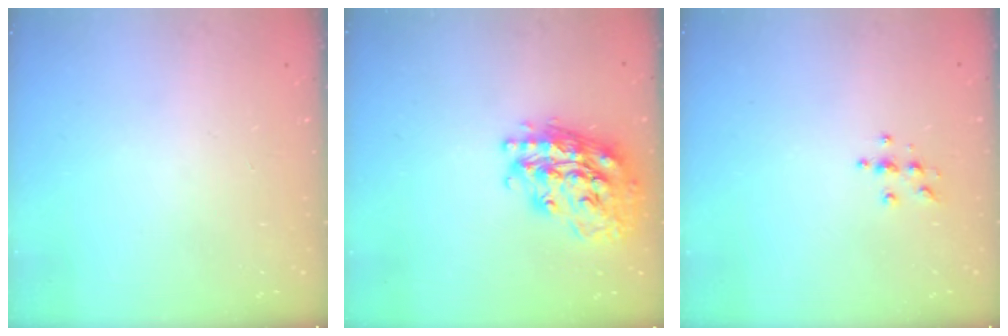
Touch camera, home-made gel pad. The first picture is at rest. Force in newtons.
{"total": 22.6, "press": 22.6, "slide": 1.8}
{"total": 5.0, "press": 4.9, "slide": 0.6}